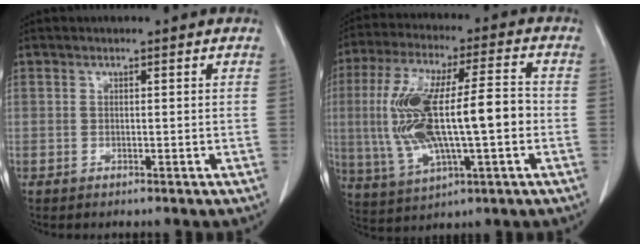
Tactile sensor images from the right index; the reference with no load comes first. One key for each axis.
{"total": 17.5, "fx": -1.3, "fy": 4.2, "fz": 16.9, "tx": -0.339, "ty": 0.015, "tz": -0.012}